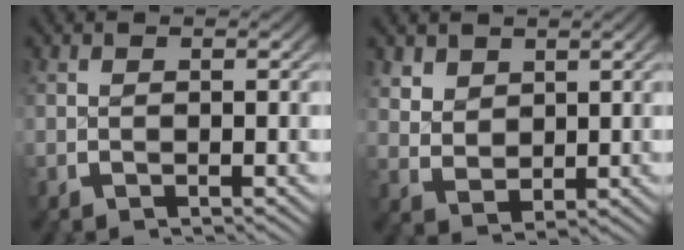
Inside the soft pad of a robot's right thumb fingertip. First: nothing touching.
{"total": 3.6, "force": [1.2, 2.9, 1.8], "torque": [-0.041, -0.023, 0.036]}